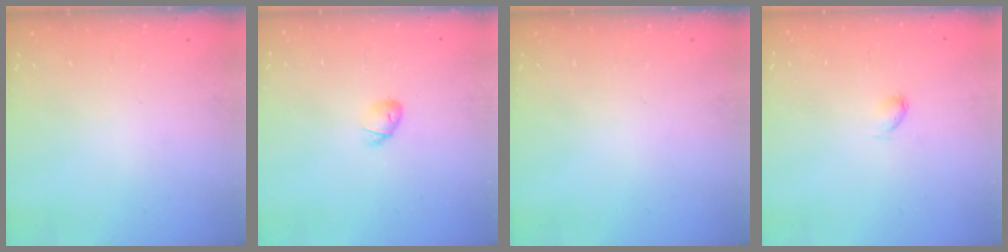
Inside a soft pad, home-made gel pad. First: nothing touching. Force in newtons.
{"total": 5.2, "press": 5.0, "slide": 1.3}
{"total": 0.0}
{"total": 2.8, "press": 2.7, "slide": 0.4}